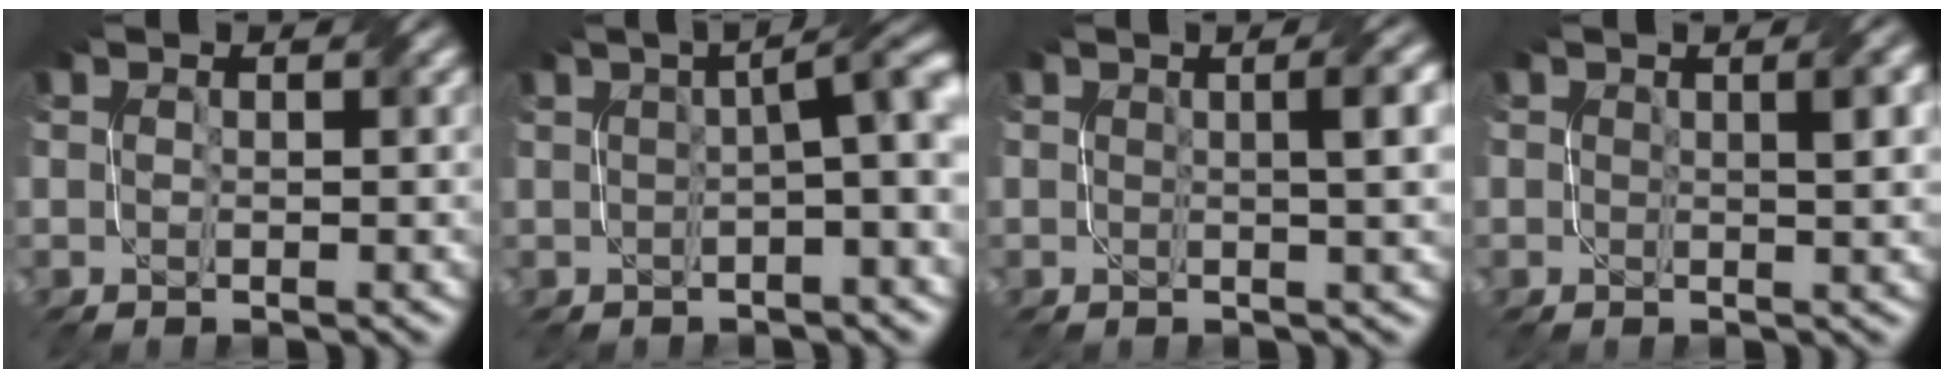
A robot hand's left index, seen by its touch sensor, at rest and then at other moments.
{"total": 6.2, "force": [0.5, 1.9, 5.9], "torque": [-0.035, 0.030, 0.002]}
{"total": 3.2, "force": [0.4, 0.8, 3.1], "torque": [-0.030, 0.016, 0.006]}
{"total": 2.0, "force": [0.4, 0.4, 1.9], "torque": [-0.016, 0.008, 0.006]}